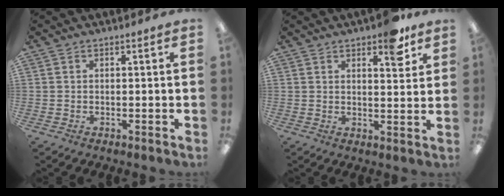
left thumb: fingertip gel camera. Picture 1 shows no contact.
{"total": 7.5, "force": [5.1, 2.9, 4.7], "torque": [-0.047, -0.026, 0.082]}